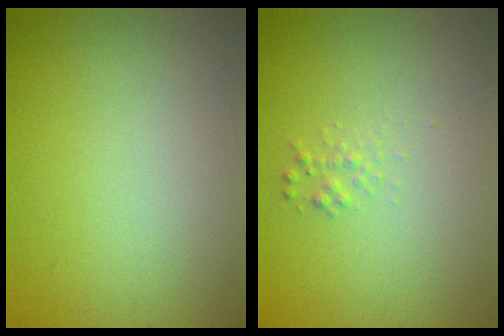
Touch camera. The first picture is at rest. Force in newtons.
{"total": 0.9, "press": 0.9, "slide": 0.1}